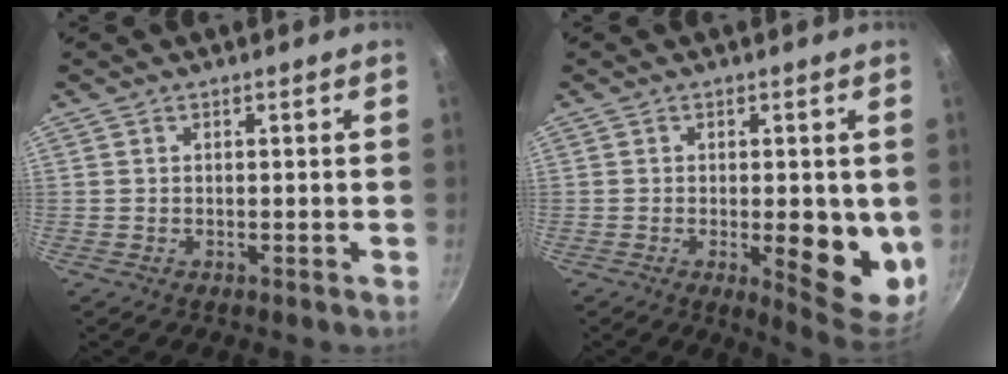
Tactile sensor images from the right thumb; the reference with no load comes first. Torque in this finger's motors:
{"motor_torque": [1.57, 1.73, 1.13, -0.03, 0.29]}